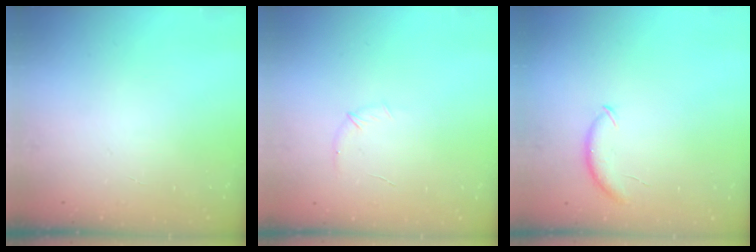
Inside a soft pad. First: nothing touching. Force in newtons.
{"total": 5.5, "press": 5.3, "slide": 1.5}
{"total": 7.4, "press": 7.4, "slide": 1.1}